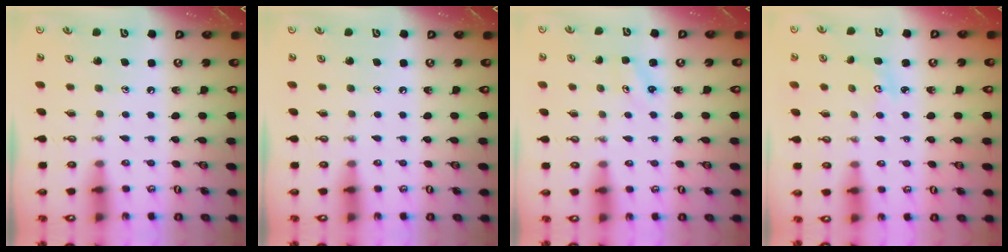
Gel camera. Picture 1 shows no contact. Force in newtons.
{"total": 0.0}
{"total": 2.5, "press": 2.5, "slide": 0.3}
{"total": 3.4, "press": 3.4, "slide": 0.3}